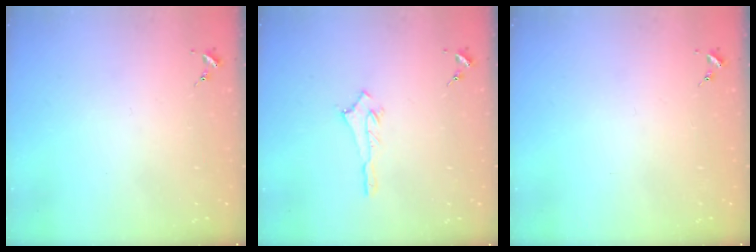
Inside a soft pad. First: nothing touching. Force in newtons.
{"total": 2.7, "press": 2.7, "slide": 0.2}
{"total": 0.0}